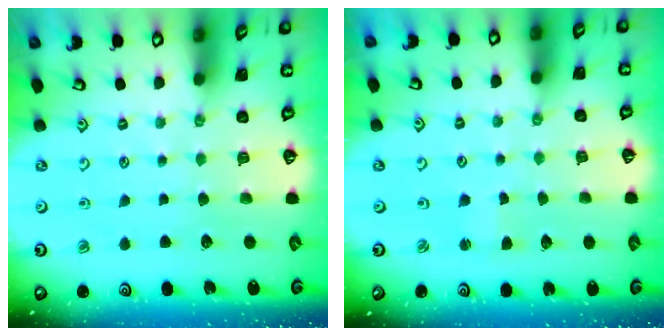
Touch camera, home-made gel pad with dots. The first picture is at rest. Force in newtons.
{"total": 1.8, "press": 1.8, "slide": 0.3}